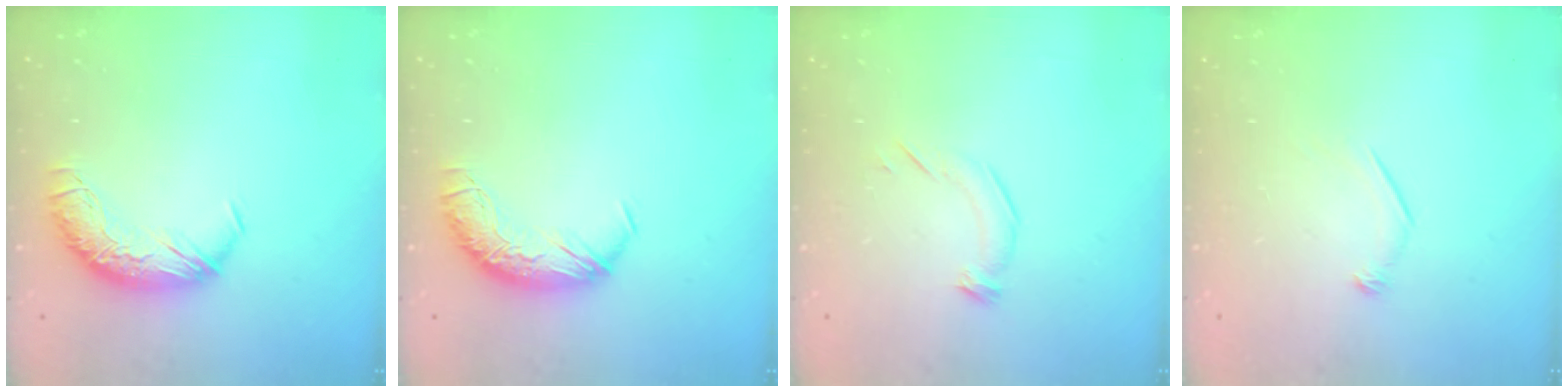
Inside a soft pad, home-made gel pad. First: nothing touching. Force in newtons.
{"total": 0.0}
{"total": 4.7, "press": 4.6, "slide": 1.0}
{"total": 7.8, "press": 7.8, "slide": 0.6}